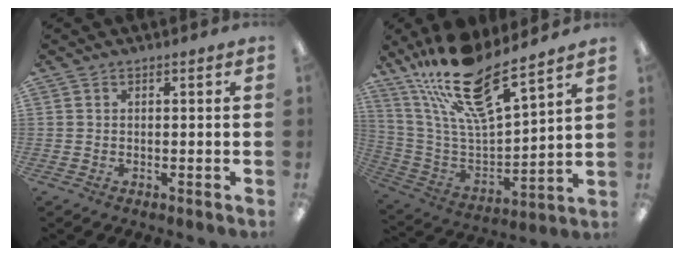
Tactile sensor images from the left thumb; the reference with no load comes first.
{"total": 20.4, "force": [15.6, 5.3, 12.1], "torque": [-0.229, -0.102, 0.271]}